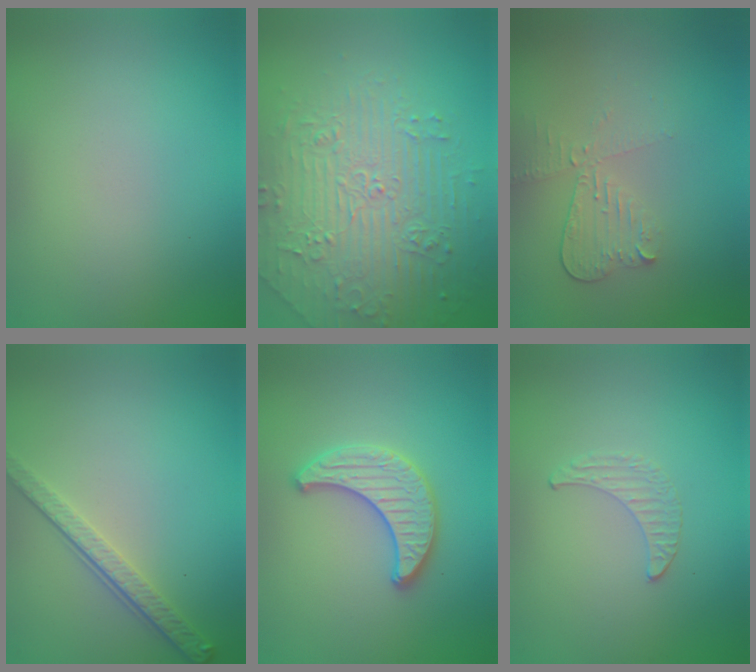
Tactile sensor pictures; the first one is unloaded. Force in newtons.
{"total": 4.7, "press": 4.6, "slide": 0.8}
{"total": 3.0, "press": 2.6, "slide": 1.4}
{"total": 3.2, "press": 2.5, "slide": 2.1}
{"total": 3.4, "press": 3.4, "slide": 0.1}
{"total": 0.5, "press": 0.5, "slide": 0.2}